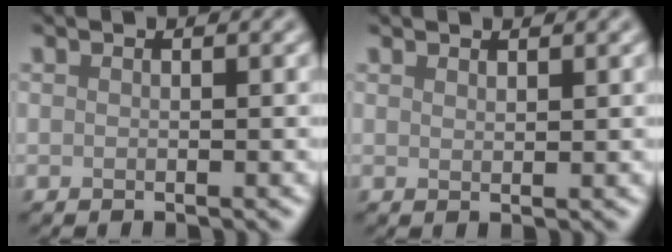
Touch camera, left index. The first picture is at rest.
{"total": 0.7, "force": [0.7, 0.0, 0.2], "torque": [-0.002, 0.000, 0.013]}